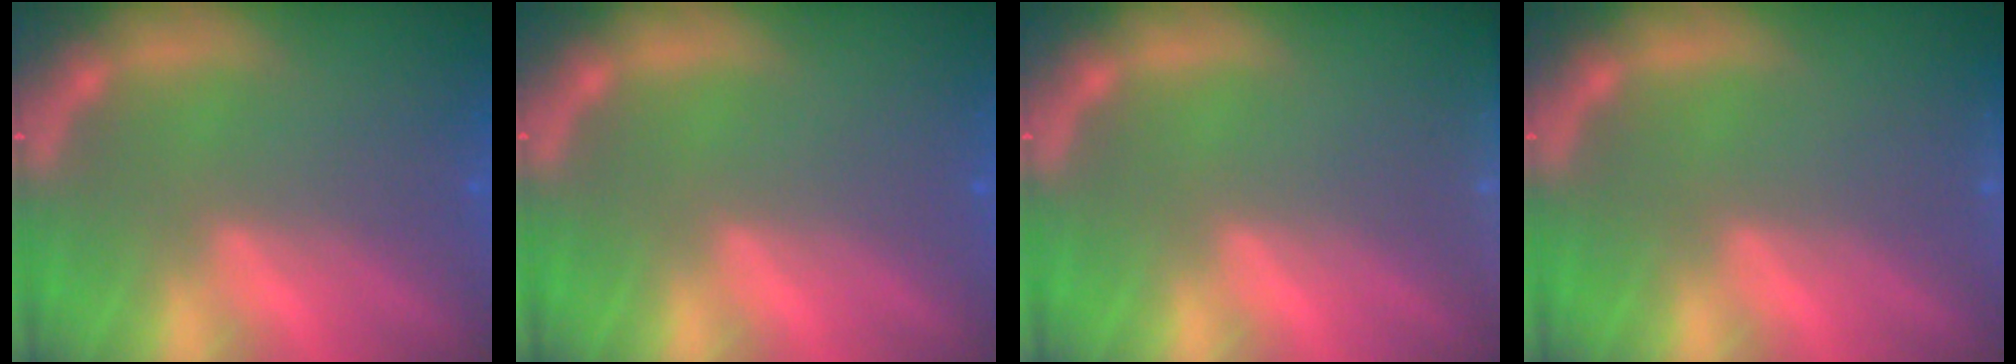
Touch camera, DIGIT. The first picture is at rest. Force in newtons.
{"total": 0.0}
{"total": 4.5}
{"total": 0.9}